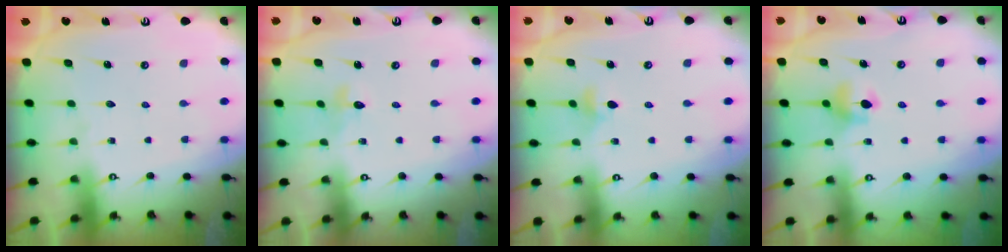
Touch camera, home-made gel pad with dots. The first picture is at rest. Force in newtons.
{"total": 3.0, "press": 2.9, "slide": 0.3}
{"total": 3.8, "press": 3.7, "slide": 0.8}
{"total": 6.2, "press": 6.1, "slide": 0.8}